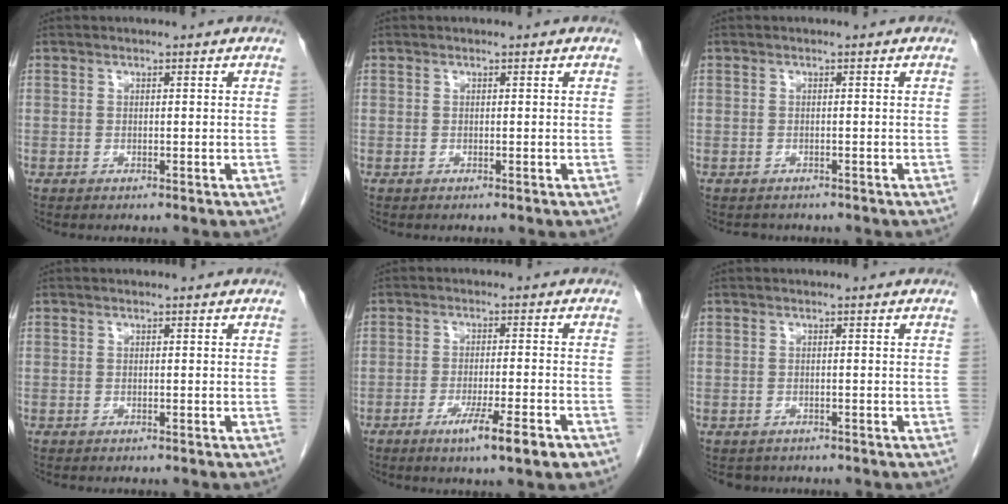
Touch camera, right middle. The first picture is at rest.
{"total": 0.0}
{"total": 1.4, "force": [-1.3, 0.6, 0.1], "torque": [-0.012, -0.004, -0.018]}
{"total": 0.0}
{"total": 7.2, "force": [-4.0, -0.1, 5.9], "torque": [-0.094, -0.014, -0.063]}
{"total": 1.7, "force": [-1.4, 0.9, 0.0], "torque": [-0.010, -0.002, -0.020]}